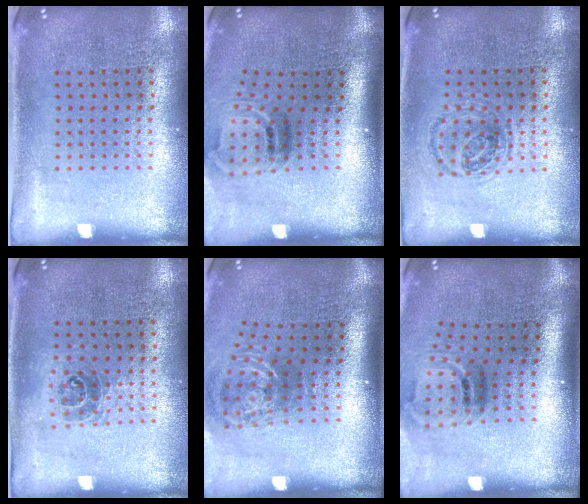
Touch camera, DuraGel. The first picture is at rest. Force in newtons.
{"total": 2.0, "press": 1.3, "slide": 1.6}
{"total": 1.1, "press": 1.0, "slide": 0.5}
{"total": 1.1, "press": 1.0, "slide": 0.5}
{"total": 2.0, "press": 1.2, "slide": 1.6}
{"total": 1.9, "press": 1.2, "slide": 1.5}